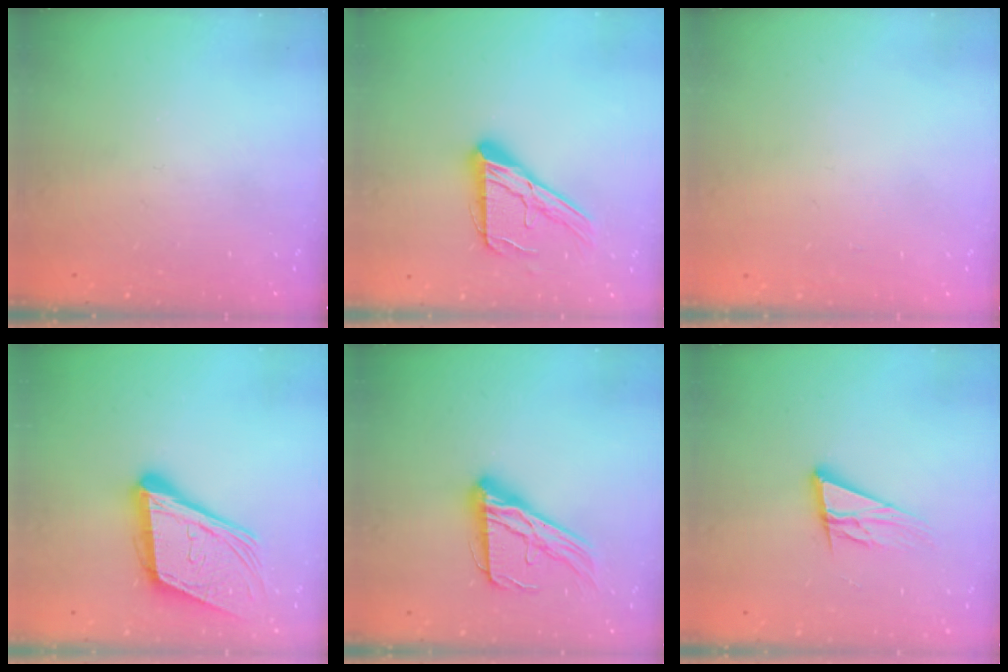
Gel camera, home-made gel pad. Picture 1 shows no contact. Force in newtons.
{"total": 15.7, "press": 15.7, "slide": 1.5}
{"total": 0.9, "press": 0.9, "slide": 0.0}
{"total": 20.1, "press": 19.6, "slide": 4.5}
{"total": 16.5, "press": 16.4, "slide": 1.5}
{"total": 13.6, "press": 13.1, "slide": 3.6}